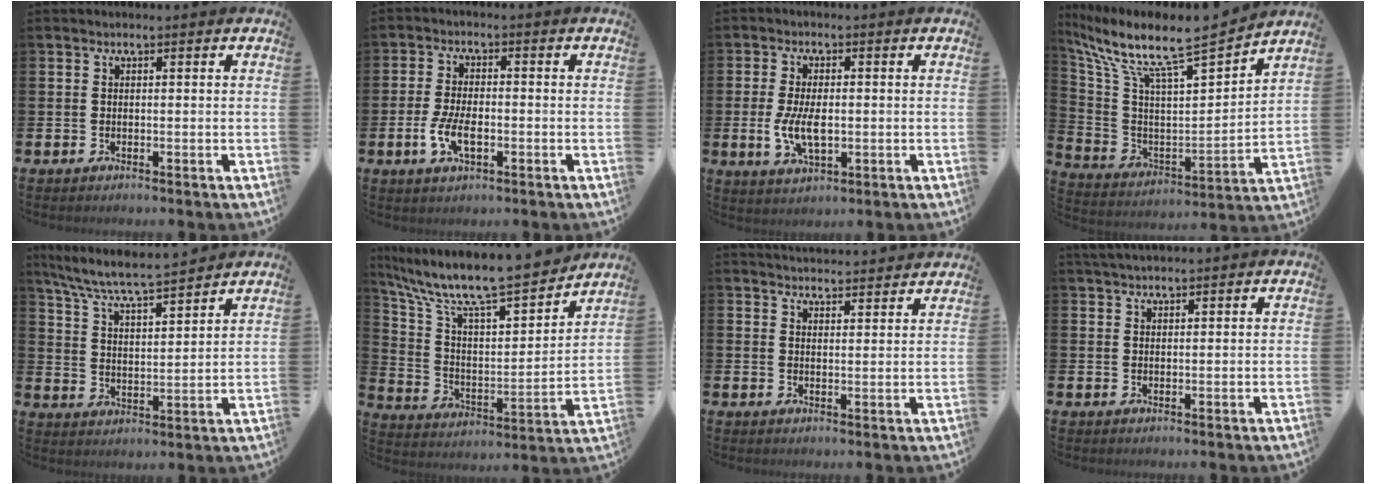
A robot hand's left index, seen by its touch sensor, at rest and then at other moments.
{"total": 4.6, "force": [-1.3, 2.2, 3.9], "torque": [-0.076, 0.000, -0.026]}
{"total": 5.6, "force": [-0.5, 2.9, 4.8], "torque": [-0.098, 0.000, -0.011]}
{"total": 9.4, "force": [7.9, 1.3, 5.0], "torque": [-0.135, -0.065, 0.125]}
{"total": 6.9, "force": [6.5, 0.2, 2.2], "torque": [-0.071, -0.045, 0.110]}
{"total": 11.1, "force": [9.9, 2.1, 4.6], "torque": [-0.129, -0.073, 0.164]}
{"total": 3.6, "force": [3.6, 0.1, -0.2], "torque": [-0.001, -0.025, 0.064]}
{"total": 3.2, "force": [3.1, 0.5, 0.9], "torque": [-0.021, -0.006, 0.056]}